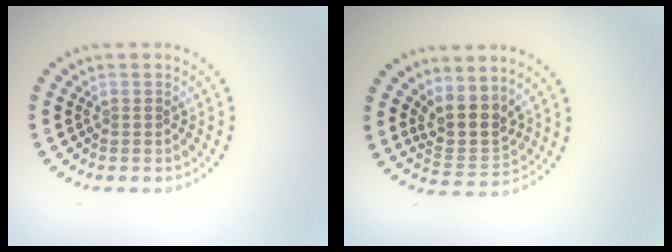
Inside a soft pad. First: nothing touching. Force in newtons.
{"total": 3.6, "press": 2.9, "slide": 2.3}